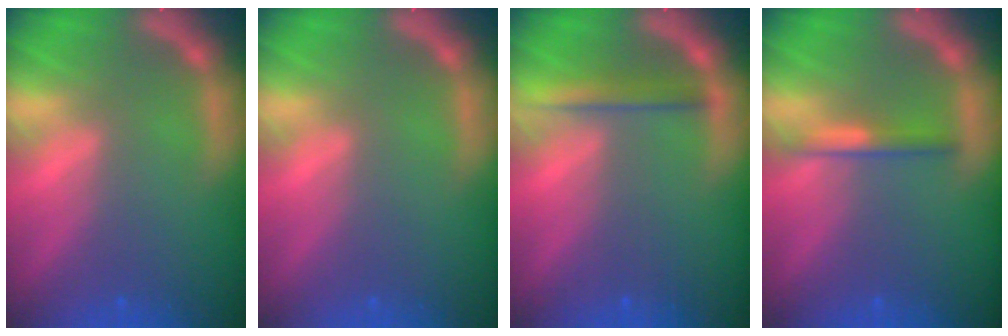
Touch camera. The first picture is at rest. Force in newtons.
{"total": 0.0}
{"total": 2.5}
{"total": 1.9}